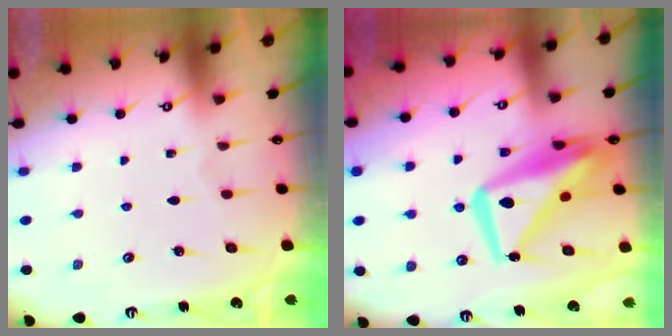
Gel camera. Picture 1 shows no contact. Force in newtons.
{"total": 15.5, "press": 15.4, "slide": 1.7}